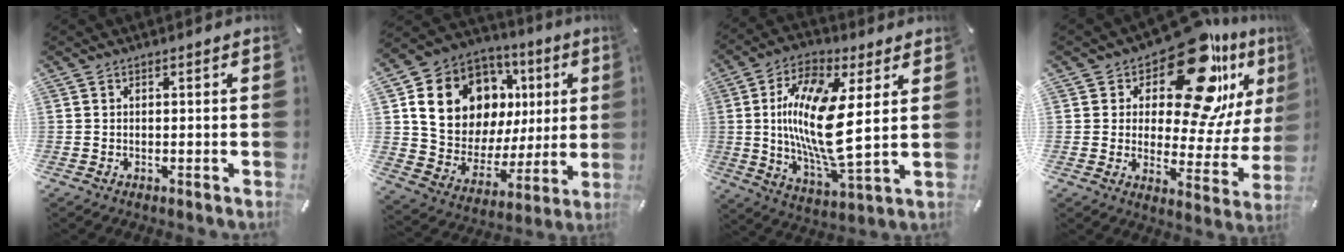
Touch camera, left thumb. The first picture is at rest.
{"total": 17.3, "force": [6.8, 13.5, 8.4], "torque": [-0.149, -0.039, 0.138]}
{"total": 17.3, "force": [2.7, 6.1, 16.0], "torque": [-0.339, -0.021, 0.038]}
{"total": 21.2, "force": [14.3, 8.4, 13.2], "torque": [-0.192, -0.112, 0.240]}